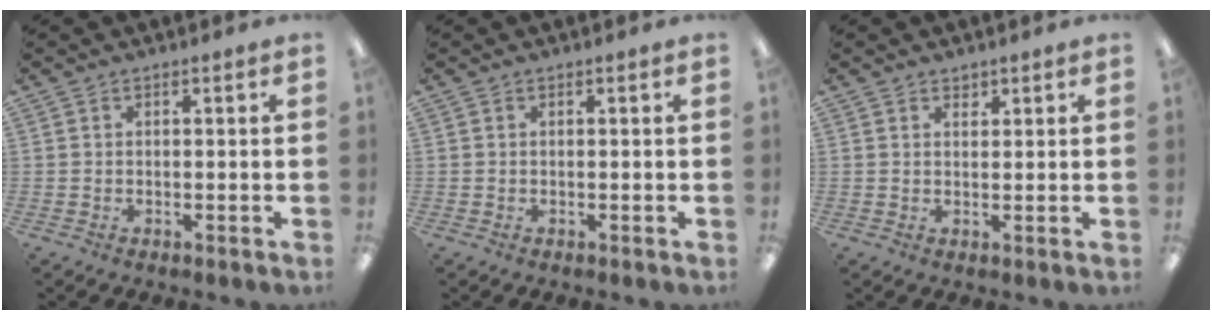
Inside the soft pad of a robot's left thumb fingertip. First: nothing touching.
{"total": 0.0}
{"total": 1.3, "force": [1.2, 0.6, 0.2], "torque": [0.004, -0.005, 0.021]}